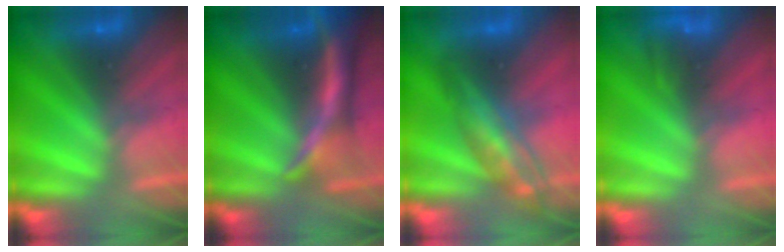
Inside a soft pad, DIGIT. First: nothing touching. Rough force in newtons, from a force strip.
{"total": 7.1}
{"total": 2.9}
{"total": 4.4}